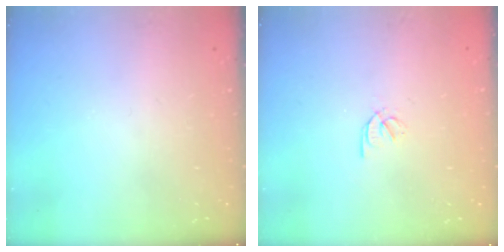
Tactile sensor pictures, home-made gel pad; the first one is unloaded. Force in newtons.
{"total": 1.6, "press": 1.6, "slide": 0.3}